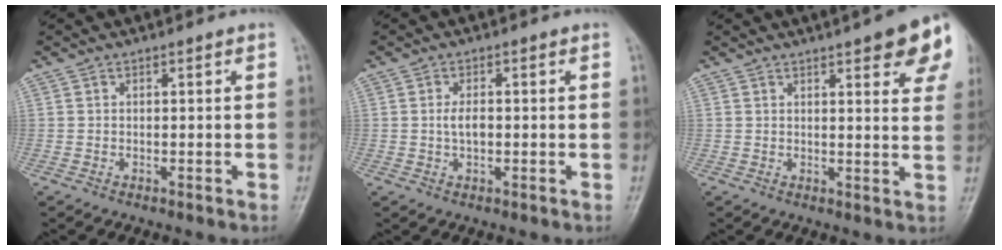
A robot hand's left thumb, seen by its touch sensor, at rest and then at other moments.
{"total": 2.5, "force": [-0.1, 1.4, 2.1], "torque": [-0.037, 0.004, -0.005]}
{"total": 12.0, "force": [6.7, 3.1, 9.5], "torque": [-0.091, -0.019, 0.072]}